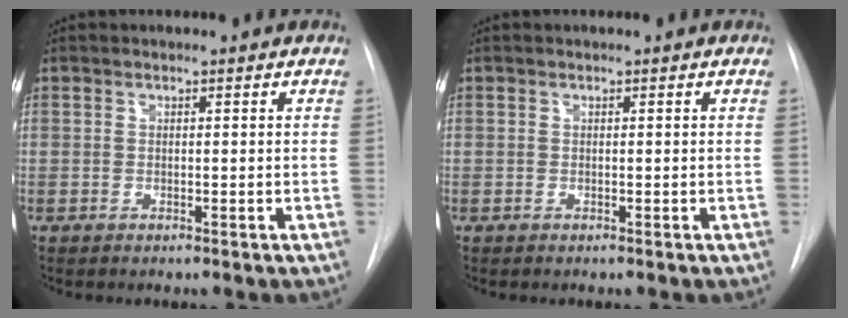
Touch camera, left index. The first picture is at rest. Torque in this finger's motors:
{"motor_torque": [0.00, 0.00, 0.00, 0.00]}